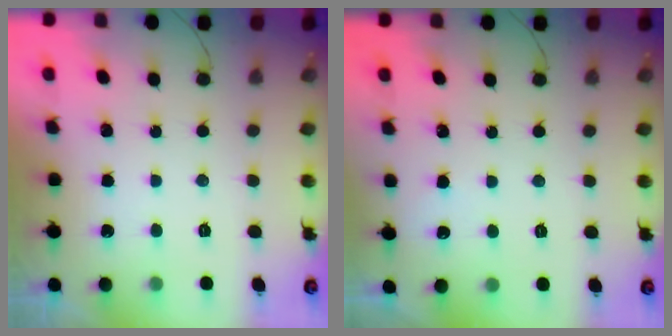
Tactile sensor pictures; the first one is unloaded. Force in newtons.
{"total": 1.7, "press": 1.7, "slide": 0.3}